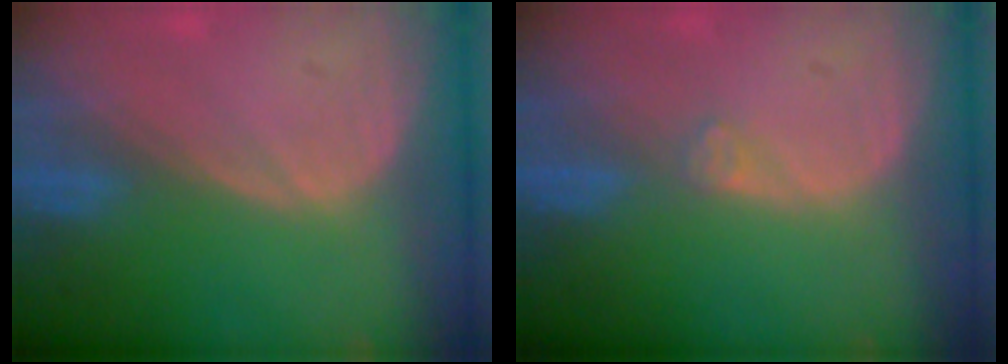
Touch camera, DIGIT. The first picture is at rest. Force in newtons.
{"total": 1.1, "press": 1.0, "slide": 0.2}